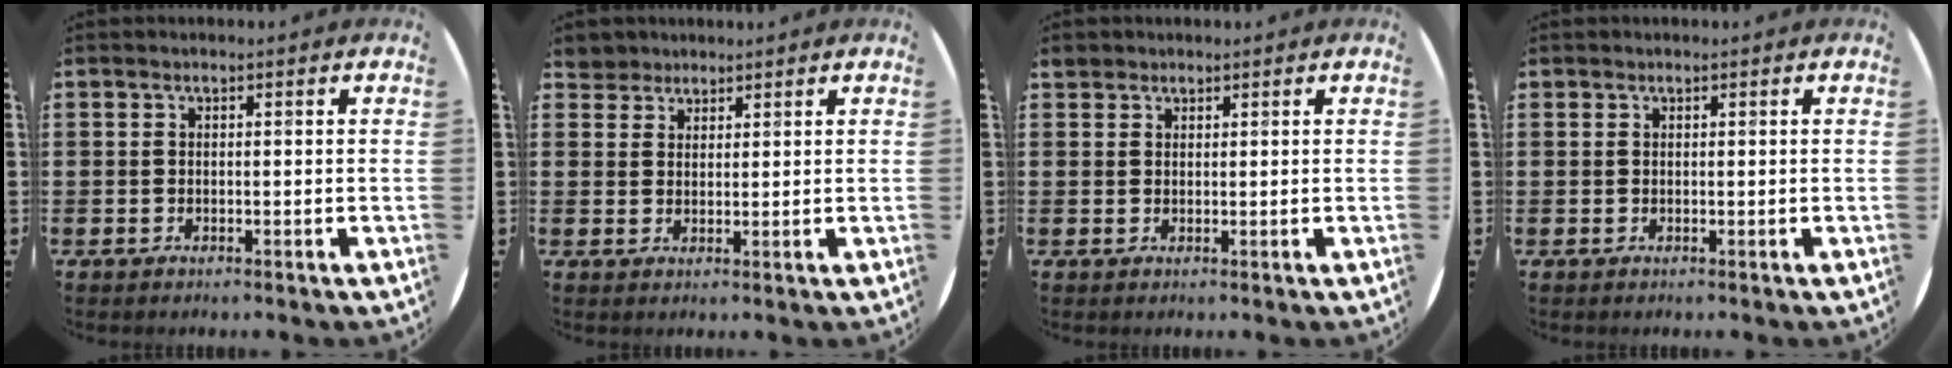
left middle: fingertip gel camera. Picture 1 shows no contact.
{"total": 2.9, "force": [2.6, 1.2, -0.2], "torque": [-0.003, 0.005, 0.053]}
{"total": 1.3, "force": [1.2, 0.6, 0.0], "torque": [0.006, 0.000, 0.022]}
{"total": 0.0}